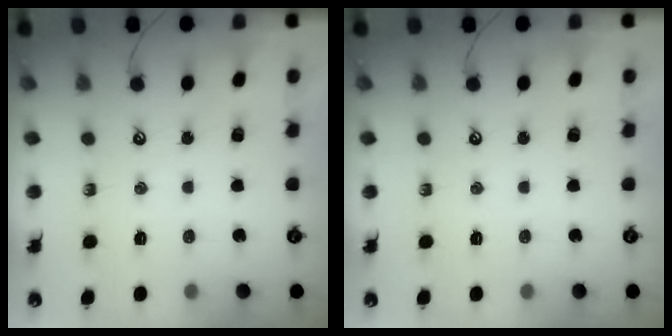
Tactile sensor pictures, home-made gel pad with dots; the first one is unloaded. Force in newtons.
{"total": 0.0}